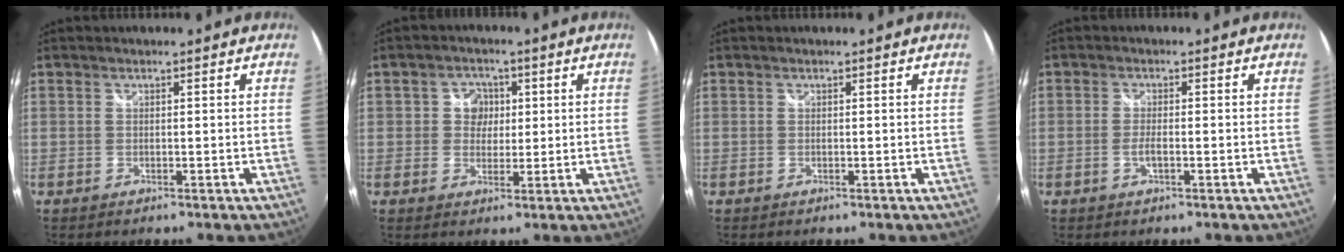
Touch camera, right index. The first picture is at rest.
{"total": 4.3, "force": [0.5, 4.1, 1.1], "torque": [-0.014, 0.009, 0.005]}
{"total": 0.0}
{"total": 2.1, "force": [-0.8, 0.4, 1.9], "torque": [-0.045, 0.000, -0.015]}